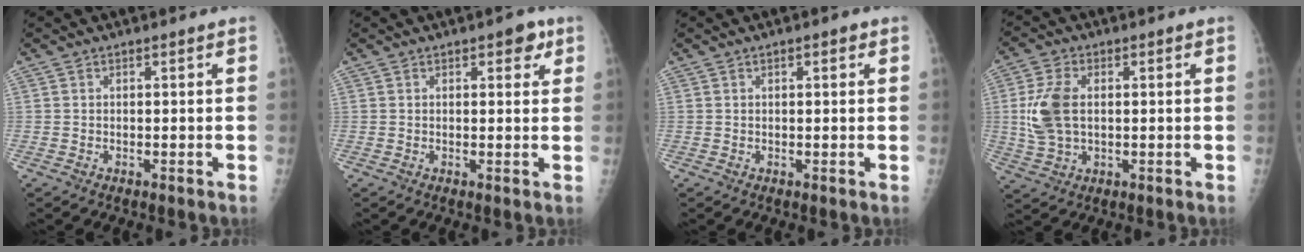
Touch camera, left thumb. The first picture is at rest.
{"total": 3.3, "force": [1.7, 1.6, 2.3], "torque": [-0.008, -0.002, 0.015]}
{"total": 1.6, "force": [0.7, 0.6, 1.3], "torque": [-0.015, 0.001, 0.008]}
{"total": 8.5, "force": [0.6, 5.3, 6.6], "torque": [-0.143, 0.002, 0.015]}